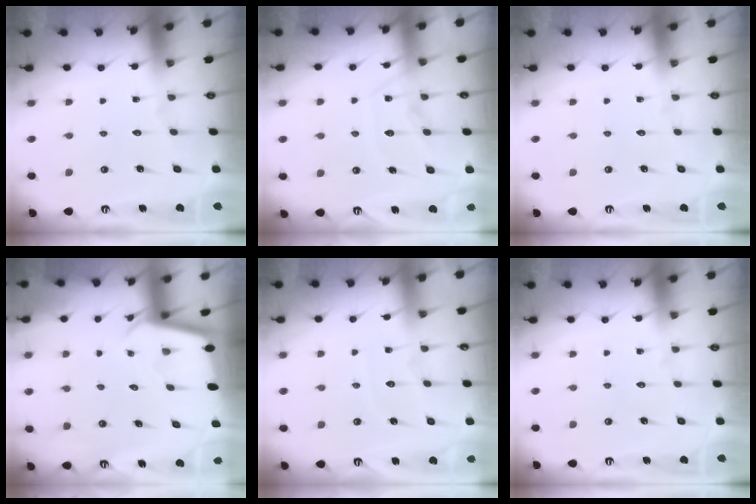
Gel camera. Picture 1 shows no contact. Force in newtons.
{"total": 11.8, "press": 11.7, "slide": 1.2}
{"total": 0.0}
{"total": 1.9, "press": 1.9, "slide": 0.1}
{"total": 4.8, "press": 4.8, "slide": 0.3}
{"total": 0.0}